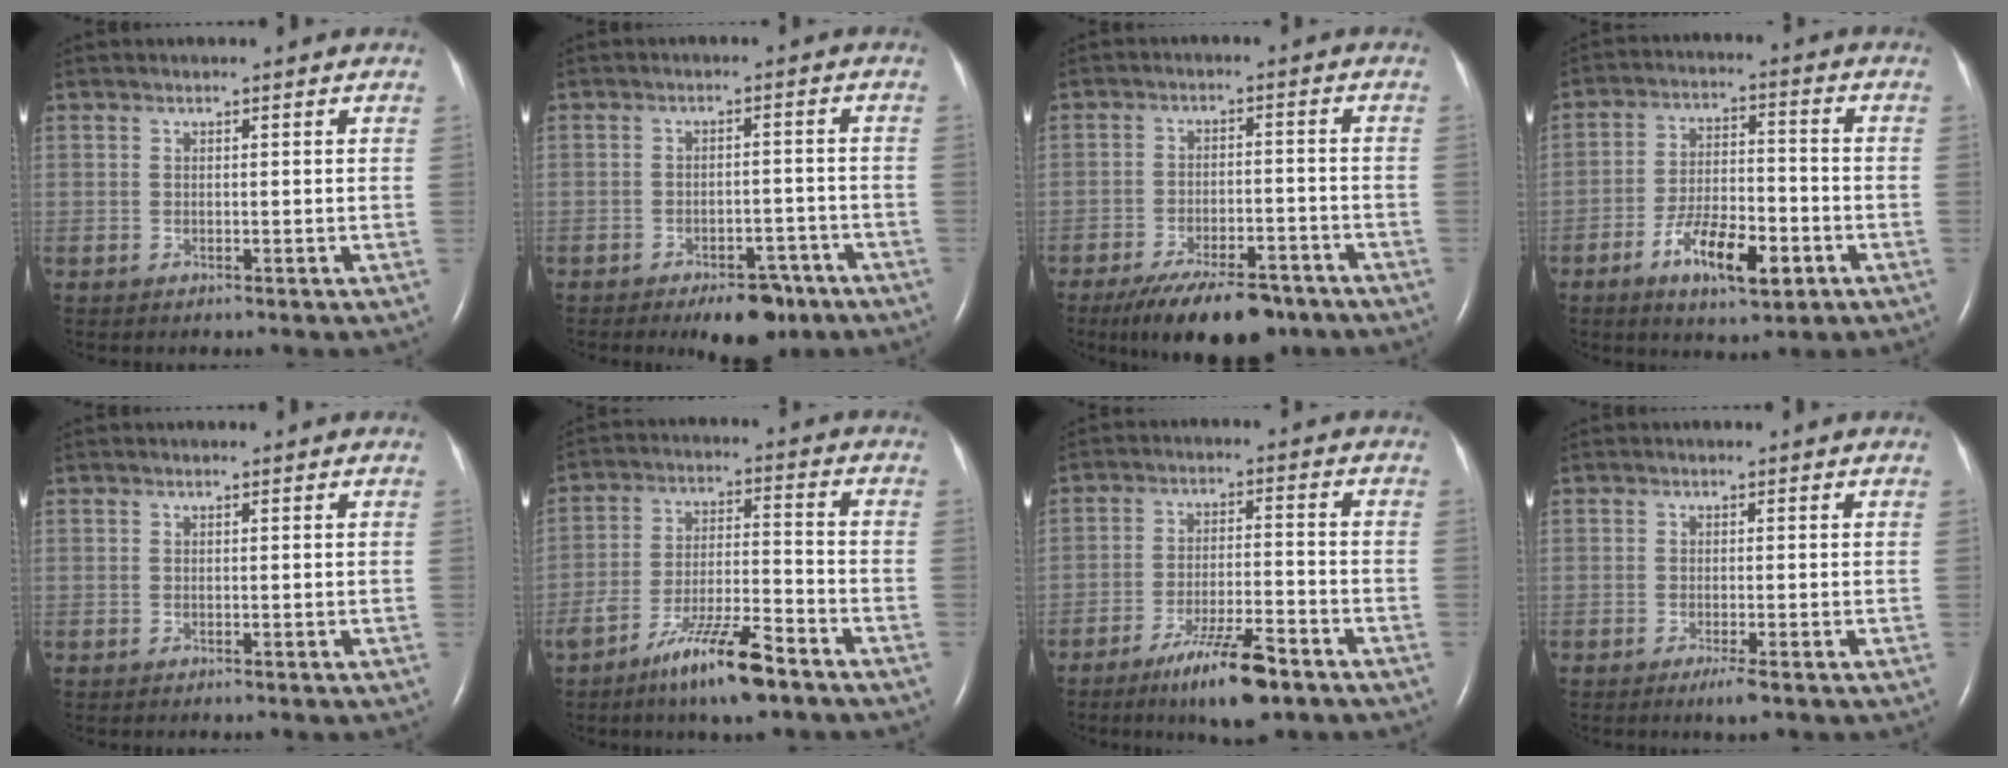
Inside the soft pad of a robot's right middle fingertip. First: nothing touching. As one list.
[{"total": 7.5, "force": [-5.3, 3.3, 4.1], "torque": [-0.053, 0.006, -0.075]}, {"total": 13.1, "force": [-9.9, 4.5, 7.3], "torque": [-0.112, -0.007, -0.152]}, {"total": 10.1, "force": [-4.9, 3.3, 8.3], "torque": [-0.151, -0.001, -0.079]}, {"total": 0.0}, {"total": 11.4, "force": [-7.8, 1.5, 8.2], "torque": [-0.152, -0.014, -0.138]}, {"total": 9.9, "force": [-6.6, 1.4, 7.2], "torque": [-0.131, -0.017, -0.111]}, {"total": 1.9, "force": [-1.1, 0.0, 1.5], "torque": [-0.028, -0.006, -0.019]}]